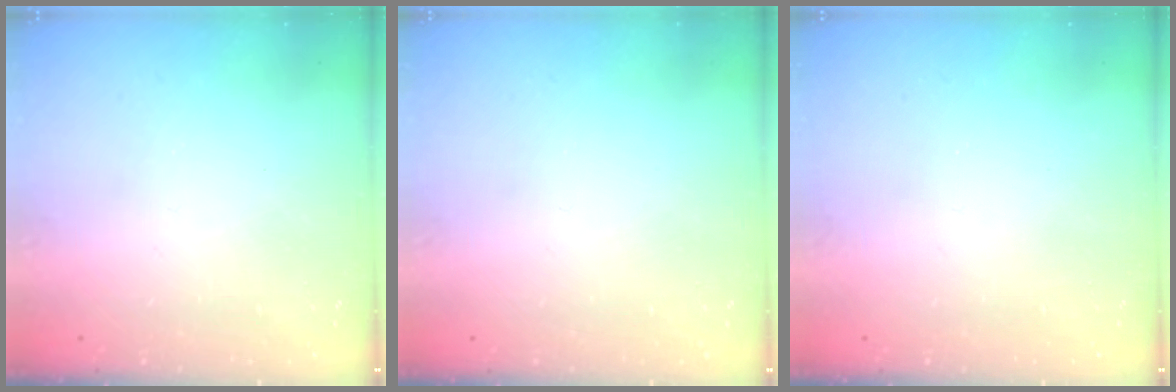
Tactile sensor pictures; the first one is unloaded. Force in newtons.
{"total": 0.0}
{"total": 0.0}